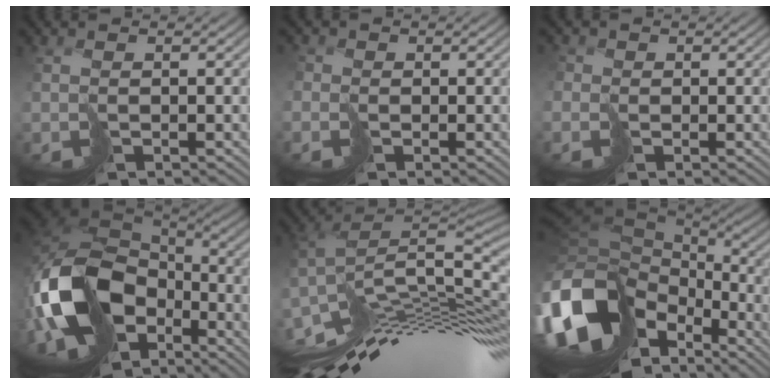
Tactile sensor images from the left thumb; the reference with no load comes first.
{"total": 1.2, "force": [-0.5, 0.9, -0.6], "torque": [0.021, 0.004, -0.019]}
{"total": 1.5, "force": [-0.2, 1.4, -0.5], "torque": [0.014, 0.004, -0.013]}
{"total": 17.7, "force": [-5.4, 12.3, 11.6], "torque": [-0.269, -0.041, -0.070]}
{"total": 15.4, "force": [-5.0, 4.4, 13.9], "torque": [-0.216, 0.007, -0.077]}
{"total": 17.2, "force": [-5.8, 11.9, 11.0], "torque": [-0.289, -0.032, -0.093]}